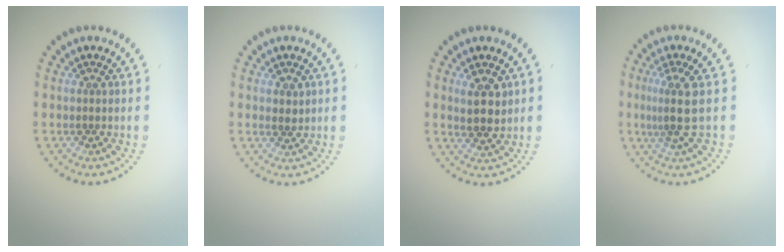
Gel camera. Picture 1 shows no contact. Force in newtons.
{"total": 0.7, "press": 0.7, "slide": 0.2}
{"total": 2.8, "press": 2.7, "slide": 0.9}
{"total": 2.9, "press": 2.1, "slide": 2.0}